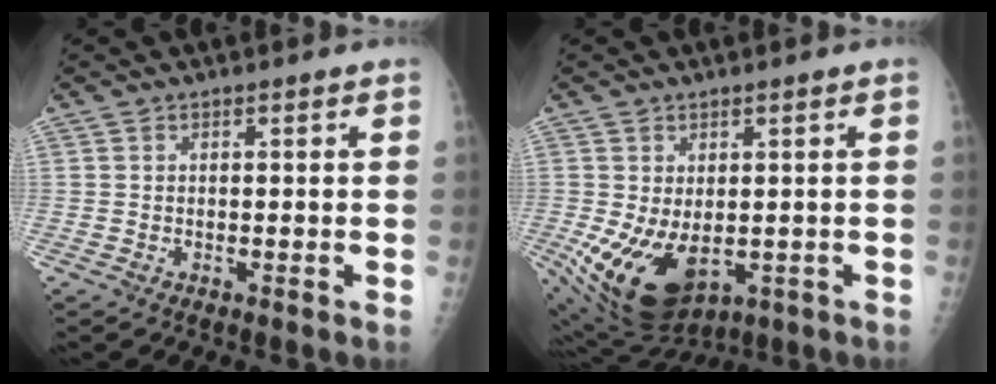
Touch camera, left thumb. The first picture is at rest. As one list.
[{"total": 13.0, "force": [-2.5, 8.0, 10.0], "torque": [-0.173, -0.012, -0.012]}]